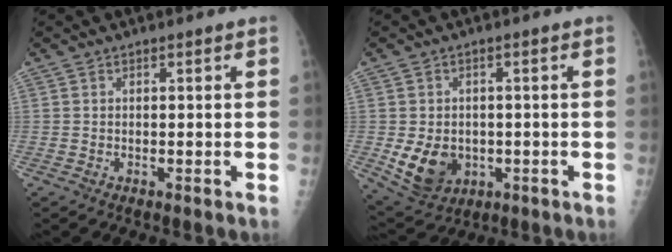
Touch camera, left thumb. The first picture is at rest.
{"total": 9.9, "force": [-1.9, 7.8, 5.7], "torque": [-0.083, 0.000, -0.009]}